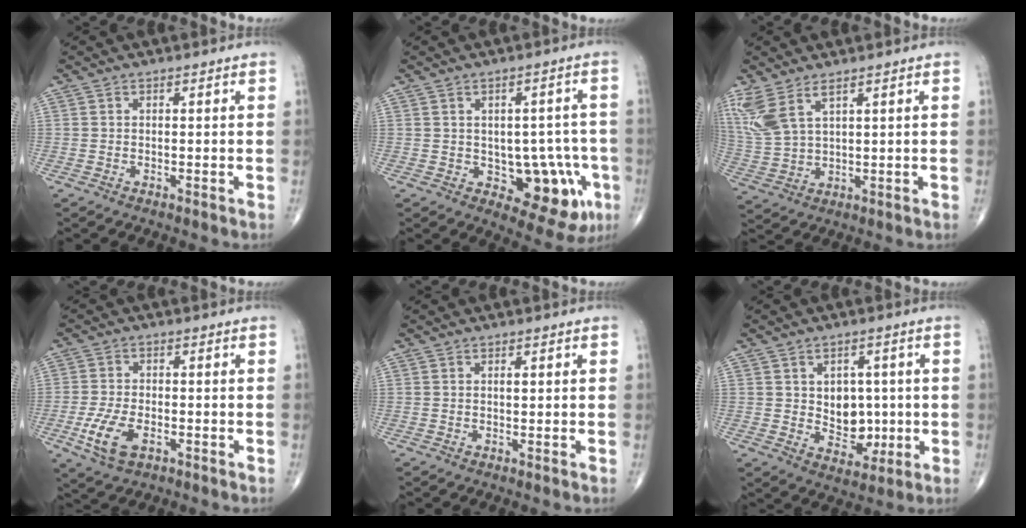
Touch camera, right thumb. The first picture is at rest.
{"total": 11.8, "force": [-2.9, 6.7, 9.2], "torque": [-0.066, 0.010, -0.023]}
{"total": 8.5, "force": [5.1, 3.0, 6.1], "torque": [-0.151, -0.015, 0.120]}
{"total": 7.3, "force": [-2.7, 3.8, 5.6], "torque": [-0.120, 0.004, -0.045]}
{"total": 1.0, "force": [0.3, 0.4, 0.9], "torque": [-0.013, 0.002, 0.002]}
{"total": 8.5, "force": [0.4, 6.5, 5.4], "torque": [-0.033, -0.006, 0.017]}